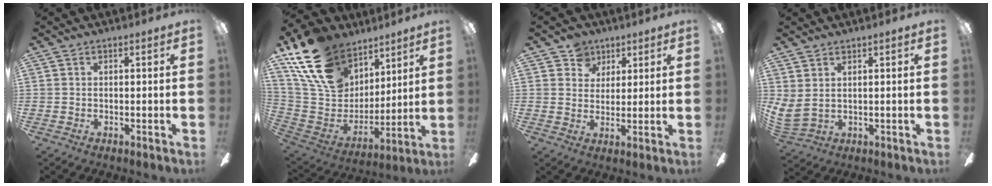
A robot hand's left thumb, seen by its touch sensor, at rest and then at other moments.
{"total": 22.2, "force": [13.4, 14.0, 10.8], "torque": [-0.229, -0.058, 0.251]}
{"total": 6.4, "force": [4.5, 4.5, 0.8], "torque": [-0.014, -0.015, 0.084]}
{"total": 3.7, "force": [2.4, 1.5, 2.4], "torque": [-0.064, -0.016, 0.044]}